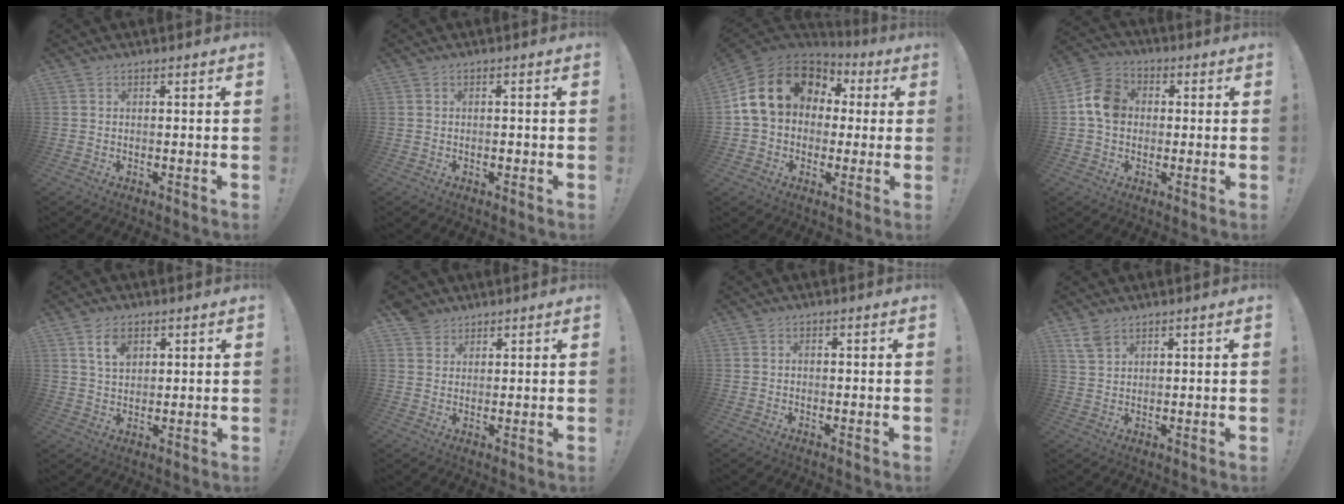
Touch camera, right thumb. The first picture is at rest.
{"total": 0.9, "force": [-0.6, 0.6, 0.4], "torque": [0.001, -0.002, -0.011]}
{"total": 19.3, "force": [5.3, 14.2, 11.9], "torque": [-0.209, -0.006, 0.108]}
{"total": 10.9, "force": [0.9, 8.8, 6.4], "torque": [-0.095, 0.020, 0.022]}
{"total": 6.5, "force": [3.1, 4.1, 4.0], "torque": [-0.065, -0.006, 0.057]}
{"total": 4.1, "force": [3.0, 2.8, 0.4], "torque": [-0.006, -0.017, 0.059]}
{"total": 0.6, "force": [-0.5, 0.3, 0.2], "torque": [-0.004, 0.002, -0.009]}
{"total": 4.6, "force": [3.1, 2.4, 2.3], "torque": [-0.042, -0.011, 0.061]}